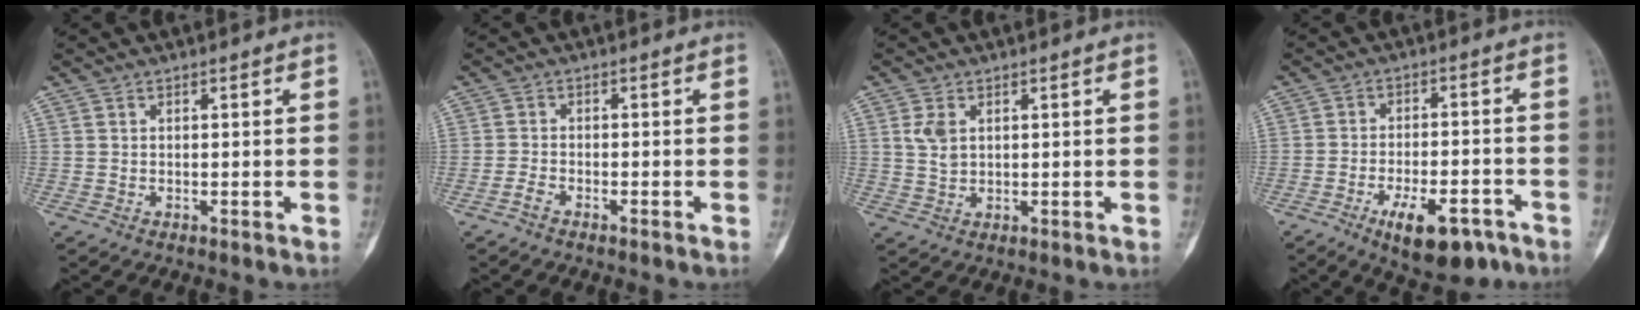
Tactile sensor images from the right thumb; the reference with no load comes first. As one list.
[{"total": 1.6, "force": [-1.3, 0.4, 0.8], "torque": [-0.022, 0.008, -0.029]}, {"total": 3.5, "force": [1.2, 2.2, 2.4], "torque": [-0.047, -0.004, 0.032]}, {"total": 11.2, "force": [-6.4, 4.5, 7.9], "torque": [-0.110, 0.028, -0.092]}]